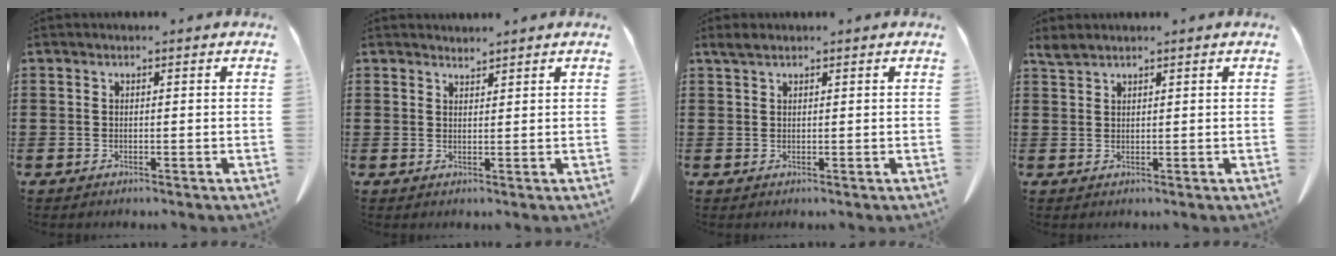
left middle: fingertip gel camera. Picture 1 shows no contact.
{"total": 1.5, "force": [1.5, 0.0, -0.1], "torque": [-0.003, 0.000, 0.030]}
{"total": 1.3, "force": [1.0, 0.3, 0.8], "torque": [-0.020, 0.000, 0.019]}
{"total": 1.8, "force": [1.6, 0.3, 0.7], "torque": [-0.020, -0.001, 0.031]}